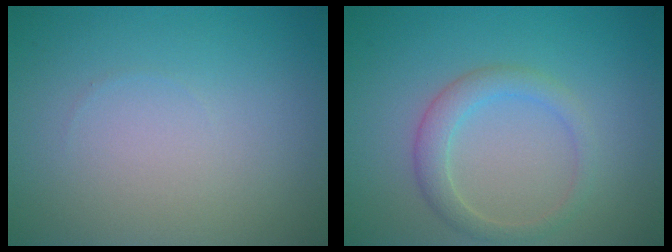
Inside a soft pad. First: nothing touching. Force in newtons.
{"total": 2.5, "press": 2.5, "slide": 0.0}